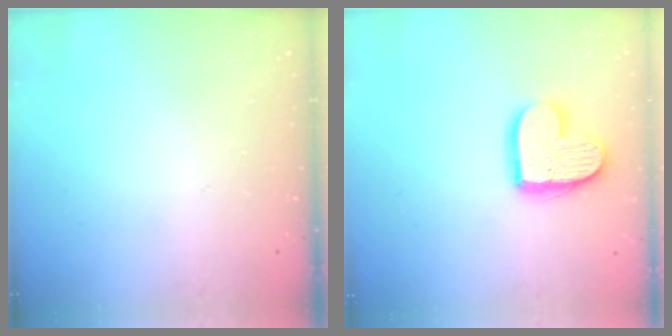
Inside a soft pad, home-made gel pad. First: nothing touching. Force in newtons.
{"total": 14.4, "press": 14.3, "slide": 1.0}